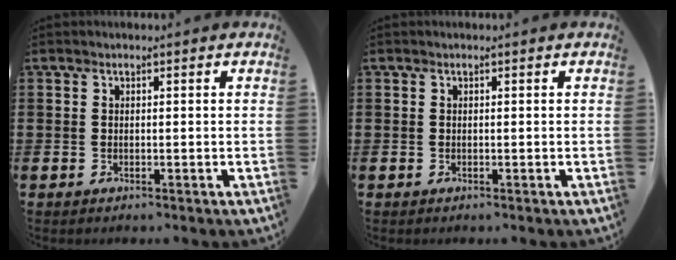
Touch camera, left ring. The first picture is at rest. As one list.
[{"total": 0.0}]